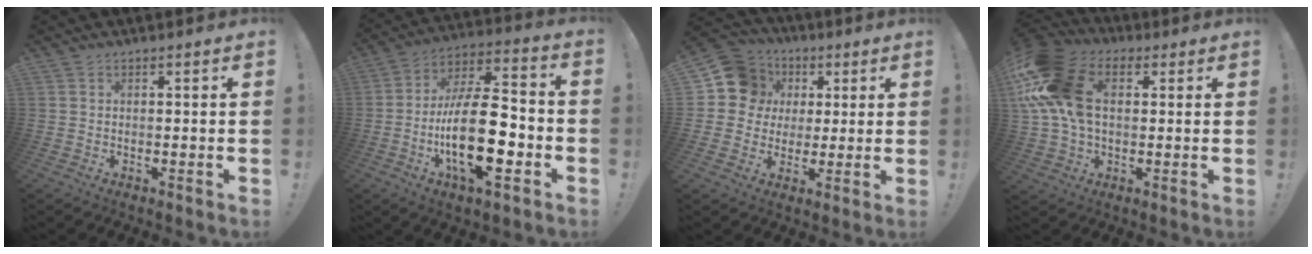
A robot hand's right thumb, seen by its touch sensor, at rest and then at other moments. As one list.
[{"total": 22.7, "force": [-5.6, 9.0, 20.0], "torque": [-0.375, 0.020, -0.092]}, {"total": 13.0, "force": [3.8, 11.6, 4.4], "torque": [-0.052, -0.013, 0.081]}, {"total": 19.1, "force": [4.5, 12.9, 13.4], "torque": [-0.276, 0.003, 0.086]}]